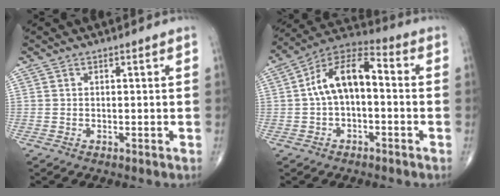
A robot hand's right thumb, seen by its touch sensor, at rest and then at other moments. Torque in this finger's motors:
{"motor_torque": [-0.55, 1.00, 0.16, -0.15, 0.14]}